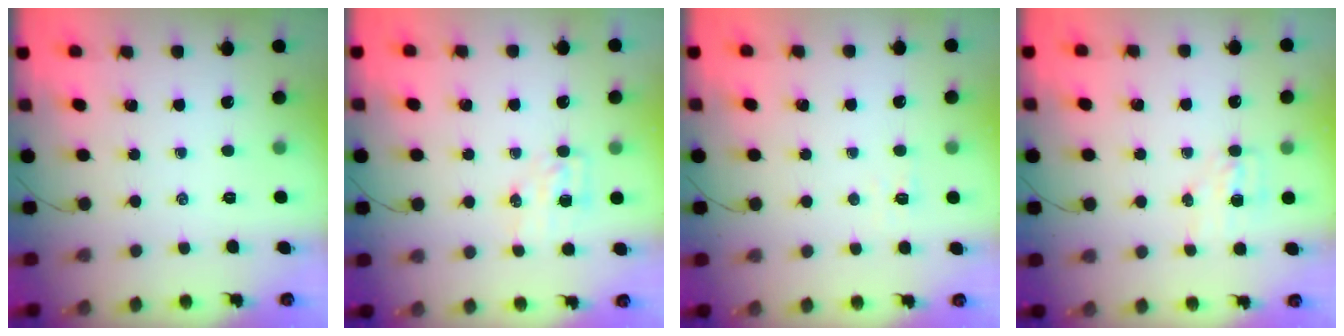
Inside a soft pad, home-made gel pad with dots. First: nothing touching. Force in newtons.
{"total": 4.7, "press": 4.7, "slide": 0.5}
{"total": 2.3, "press": 2.1, "slide": 0.8}
{"total": 4.9, "press": 4.8, "slide": 1.1}